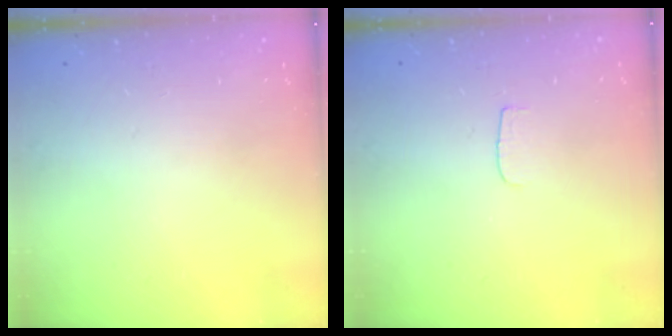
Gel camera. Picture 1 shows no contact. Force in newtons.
{"total": 3.5, "press": 3.4, "slide": 0.4}